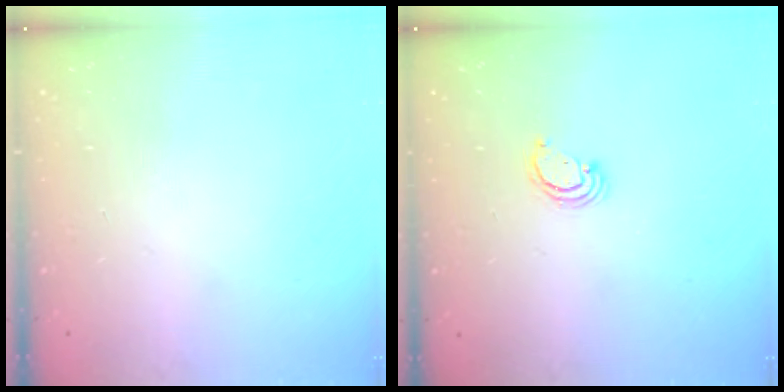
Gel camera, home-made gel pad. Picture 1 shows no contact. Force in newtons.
{"total": 2.6, "press": 2.6, "slide": 0.3}